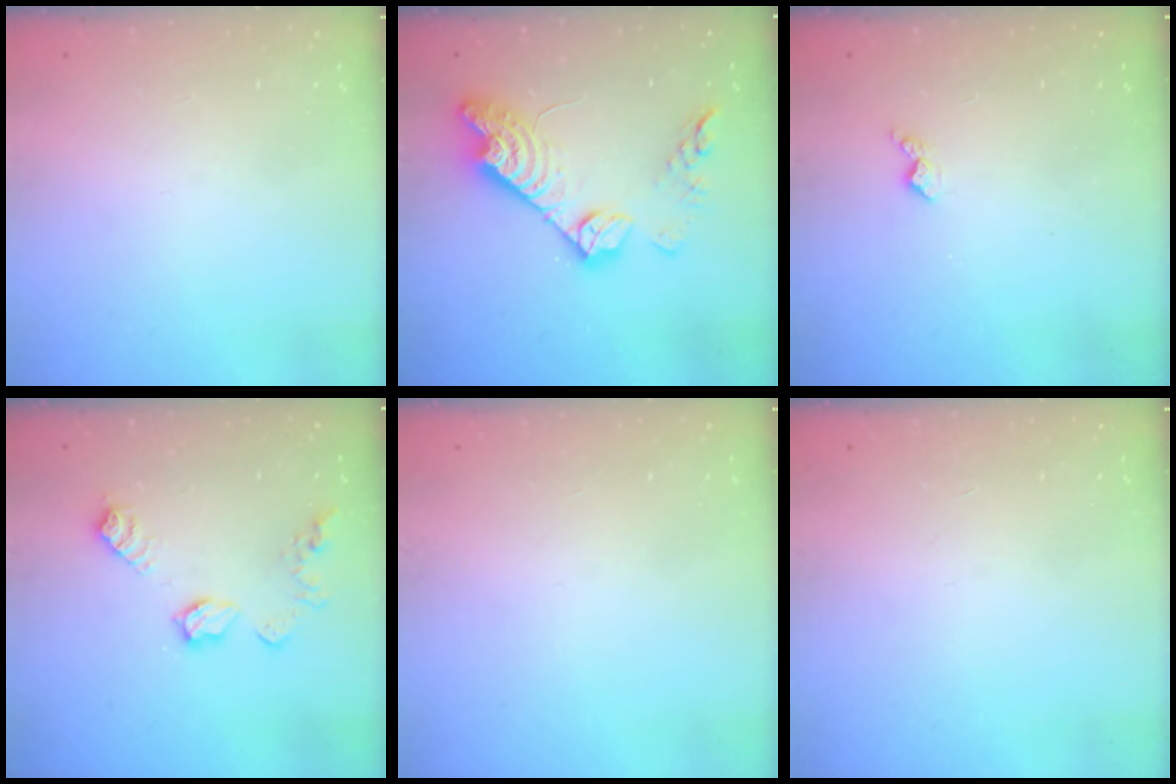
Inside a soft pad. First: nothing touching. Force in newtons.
{"total": 17.5, "press": 17.5, "slide": 1.2}
{"total": 2.9, "press": 2.9, "slide": 0.5}
{"total": 10.0, "press": 10.0, "slide": 0.3}
{"total": 0.0}
{"total": 0.0}